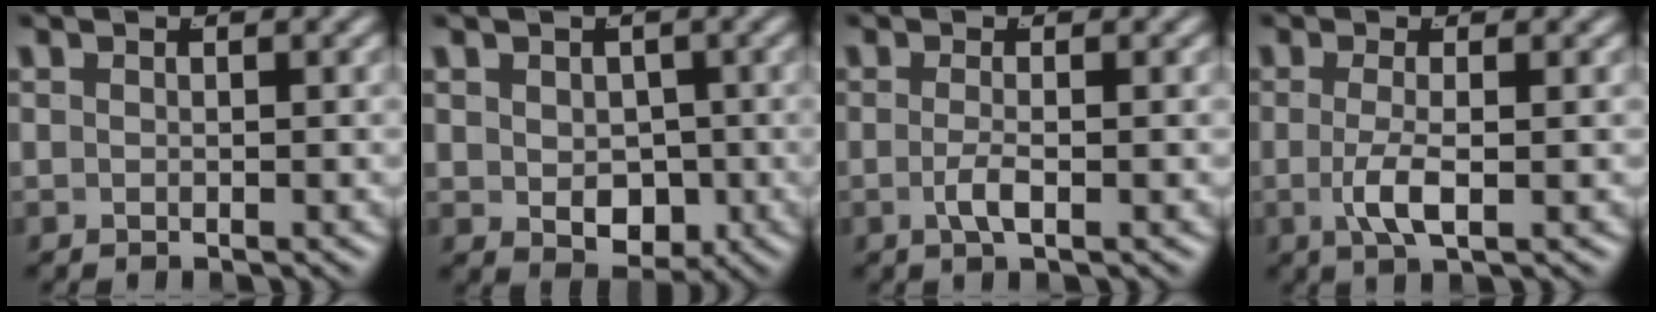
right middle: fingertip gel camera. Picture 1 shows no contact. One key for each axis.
{"total": 3.9, "fx": -0.7, "fy": 2.8, "fz": 2.7, "tx": -0.039, "ty": -0.034, "tz": 0.010}
{"total": 1.7, "fx": -0.8, "fy": -0.2, "fz": 1.4, "tx": -0.029, "ty": -0.012, "tz": -0.010}
{"total": 2.7, "fx": -0.7, "fy": 0.2, "fz": 2.6, "tx": -0.057, "ty": -0.015, "tz": -0.004}